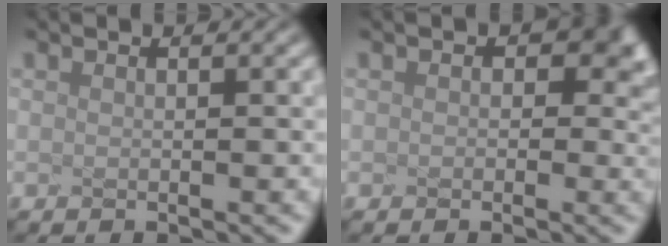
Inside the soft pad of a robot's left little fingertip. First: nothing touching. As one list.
[{"total": 2.4, "force": [0.5, 1.6, 1.6], "torque": [-0.039, -0.007, 0.044]}]